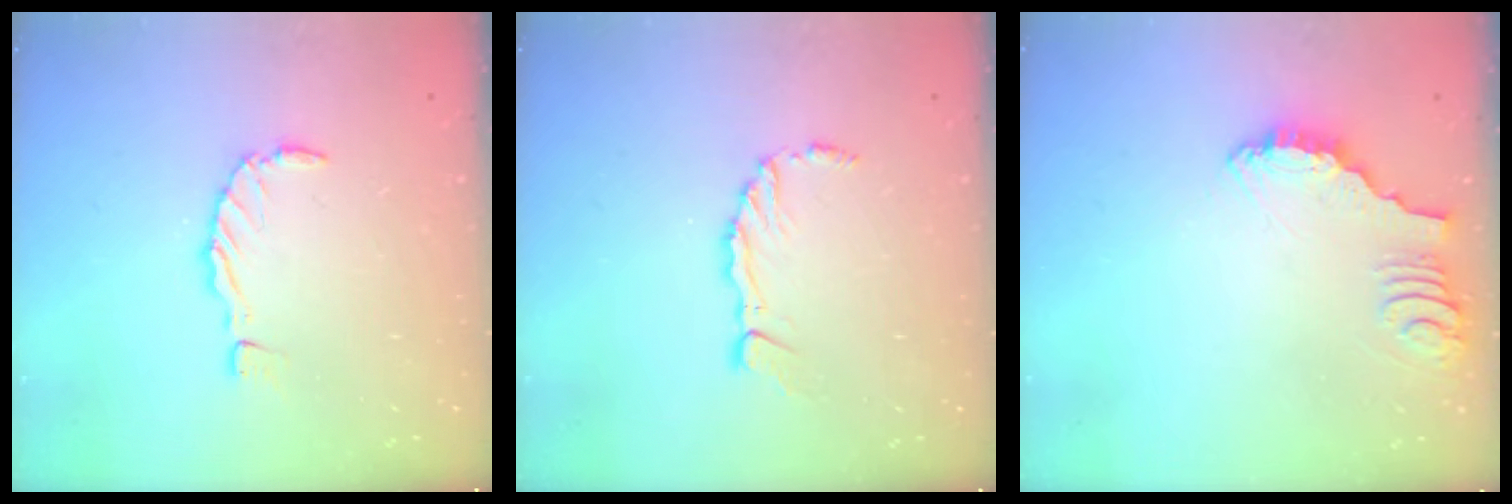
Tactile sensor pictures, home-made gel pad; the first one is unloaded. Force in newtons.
{"total": 5.5, "press": 5.5, "slide": 0.9}
{"total": 2.8, "press": 2.8, "slide": 0.1}